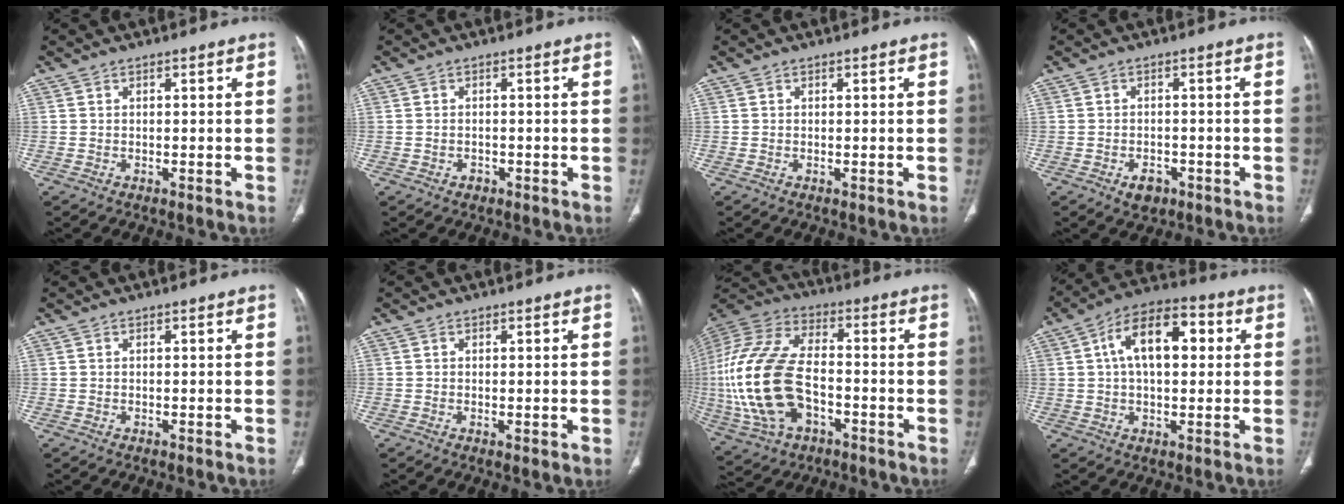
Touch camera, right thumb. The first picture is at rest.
{"total": 1.1, "force": [-0.6, 0.9, 0.4], "torque": [-0.007, 0.007, -0.005]}
{"total": 0.0}
{"total": 3.3, "force": [-1.7, 2.3, 1.7], "torque": [-0.017, 0.006, -0.019]}
{"total": 0.0}
{"total": 0.9, "force": [-0.1, 0.2, 0.9], "torque": [-0.019, -0.006, 0.001]}
{"total": 23.5, "force": [-4.2, 13.9, 18.5], "torque": [-0.419, 0.011, -0.071]}
{"total": 13.6, "force": [2.9, 7.5, 11.0], "torque": [-0.168, 0.026, 0.041]}